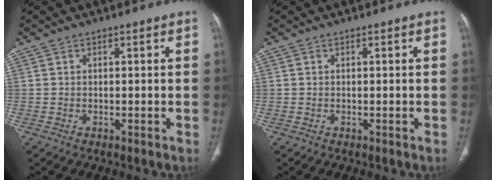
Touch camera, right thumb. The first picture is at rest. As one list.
[{"total": 0.0}]